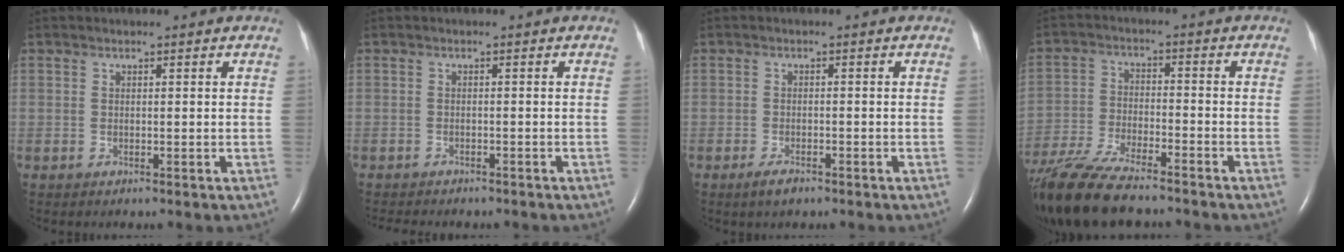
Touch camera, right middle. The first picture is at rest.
{"total": 6.8, "force": [-5.9, 2.0, 2.7], "torque": [-0.036, -0.003, -0.072]}
{"total": 2.3, "force": [-1.7, 0.7, 1.4], "torque": [-0.037, -0.005, -0.028]}
{"total": 15.7, "force": [-12.9, 2.6, 8.6], "torque": [-0.183, -0.041, -0.226]}